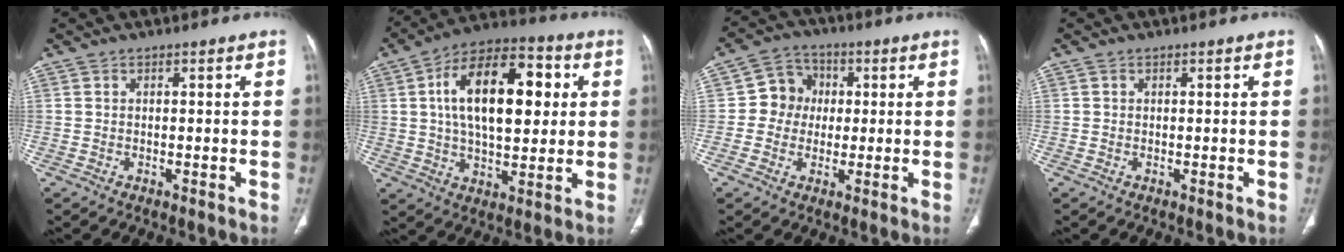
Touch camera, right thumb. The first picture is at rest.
{"total": 20.2, "force": [4.0, 10.6, 16.7], "torque": [-0.246, 0.015, 0.058]}
{"total": 7.2, "force": [0.3, 6.8, 2.6], "torque": [-0.006, 0.012, -0.008]}
{"total": 0.0}